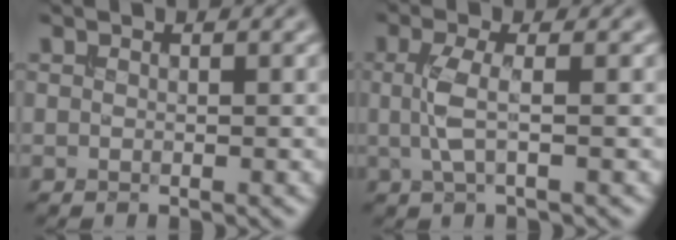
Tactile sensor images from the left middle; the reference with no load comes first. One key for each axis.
{"total": 2.5, "fx": 0.0, "fy": 0.7, "fz": 2.4, "tx": -0.058, "ty": 0.000, "tz": 0.000}